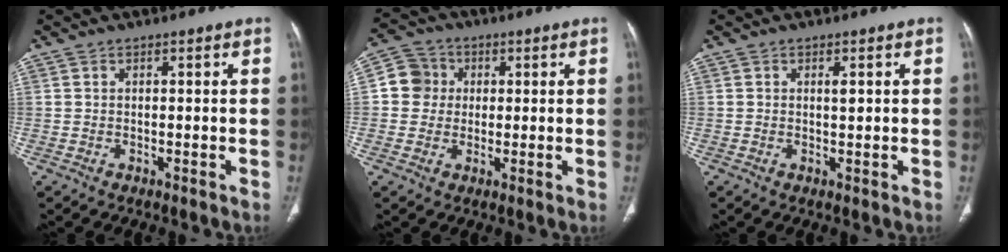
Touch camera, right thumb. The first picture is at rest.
{"total": 6.4, "force": [0.8, 6.1, 1.6], "torque": [-0.003, 0.010, 0.005]}
{"total": 1.3, "force": [0.4, 0.4, 1.2], "torque": [-0.020, -0.001, 0.005]}